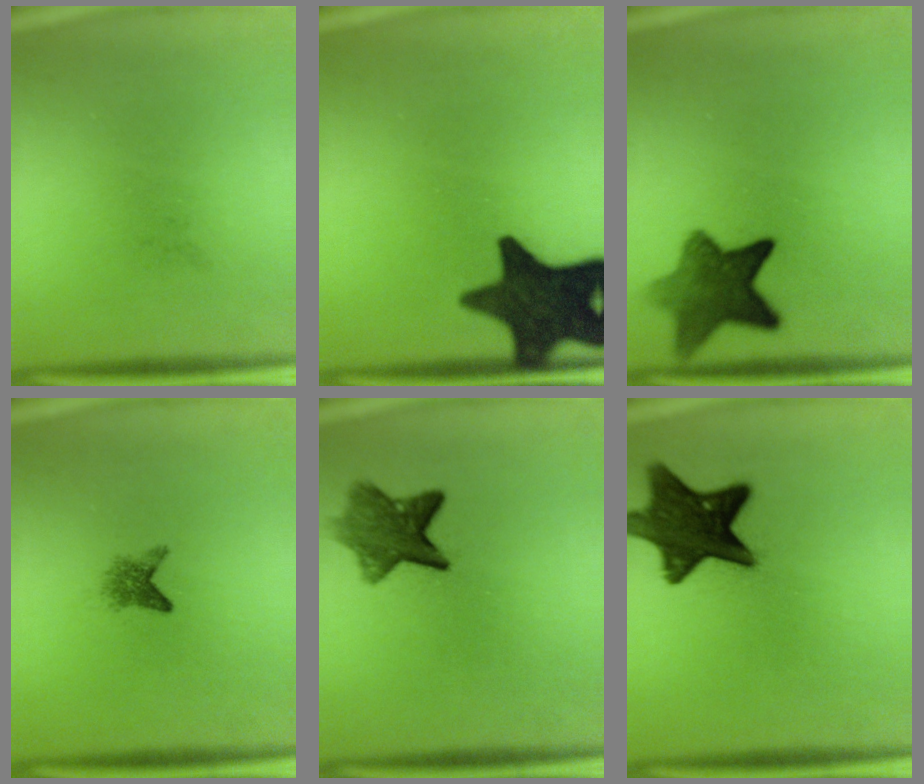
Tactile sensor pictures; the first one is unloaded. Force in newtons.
{"total": 16.4}
{"total": 9.0}
{"total": 2.1}
{"total": 7.2}
{"total": 14.2}